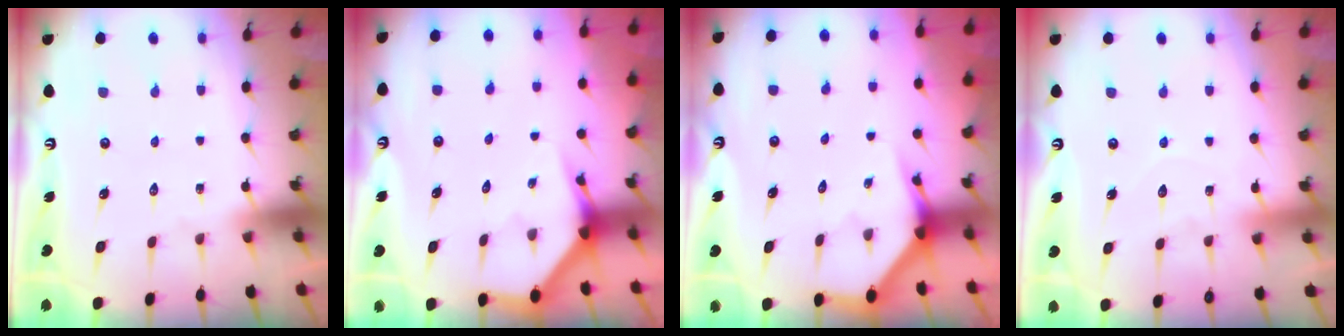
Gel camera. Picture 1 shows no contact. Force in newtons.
{"total": 4.0, "press": 4.0, "slide": 0.2}
{"total": 4.0, "press": 4.0, "slide": 0.2}
{"total": 6.5, "press": 6.5, "slide": 0.7}